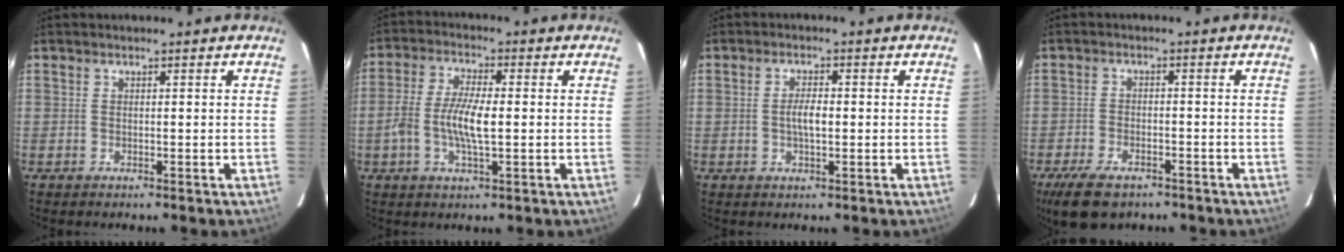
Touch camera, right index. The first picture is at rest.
{"total": 7.9, "force": [-1.0, 2.2, 7.5], "torque": [-0.152, 0.003, -0.024]}
{"total": 3.2, "force": [-0.2, 1.1, 3.0], "torque": [-0.056, 0.002, -0.005]}
{"total": 9.3, "force": [-6.6, 4.4, 4.9], "torque": [-0.124, -0.014, -0.114]}